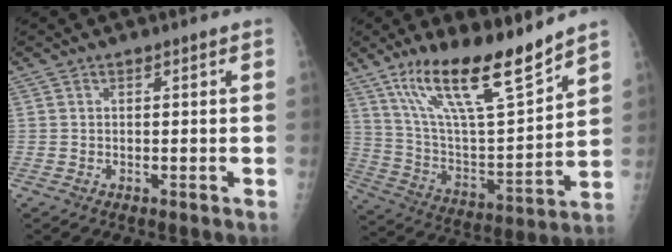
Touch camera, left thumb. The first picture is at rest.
{"total": 19.9, "force": [14.4, 4.0, 13.2], "torque": [-0.208, -0.073, 0.263]}